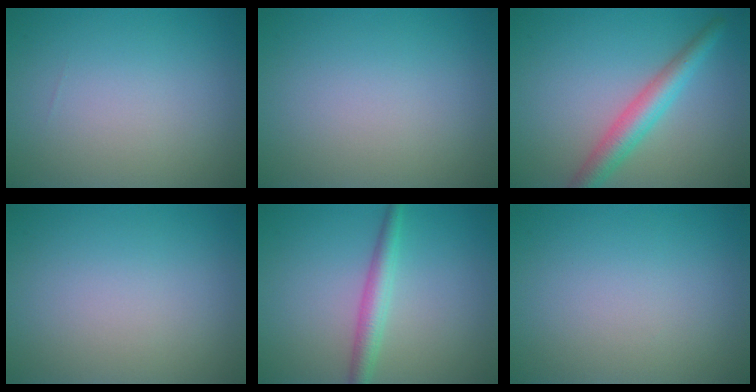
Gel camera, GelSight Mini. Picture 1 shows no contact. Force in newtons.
{"total": 0.0}
{"total": 3.9, "press": 3.9, "slide": 0.1}
{"total": 0.0}
{"total": 2.7, "press": 2.7, "slide": 0.0}
{"total": 0.0}